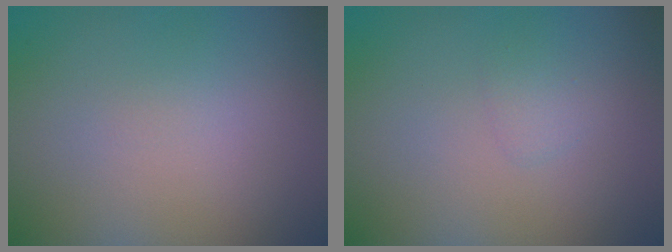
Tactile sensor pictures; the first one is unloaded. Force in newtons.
{"total": 0.8, "press": 0.8, "slide": 0.1}